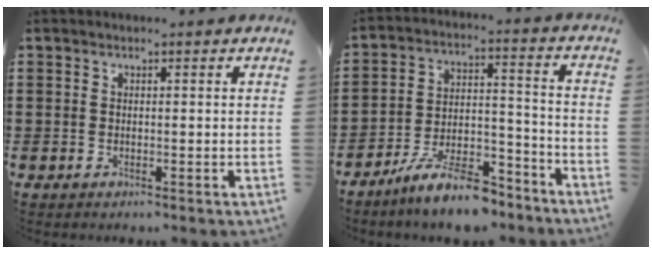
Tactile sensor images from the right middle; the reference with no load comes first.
{"total": 10.4, "force": [-8.8, 1.9, 5.2], "torque": [-0.093, 0.027, -0.167]}